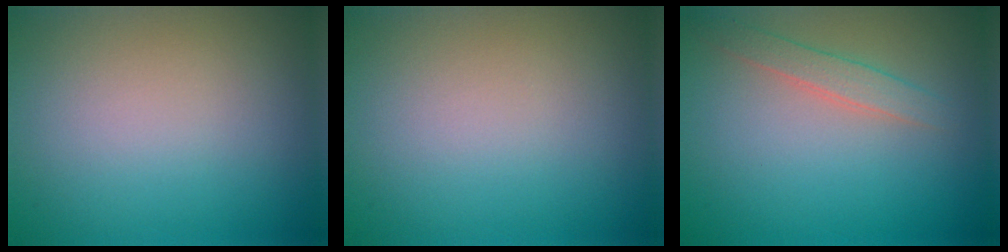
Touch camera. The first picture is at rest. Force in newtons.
{"total": 0.0}
{"total": 2.0, "press": 2.0, "slide": 0.0}